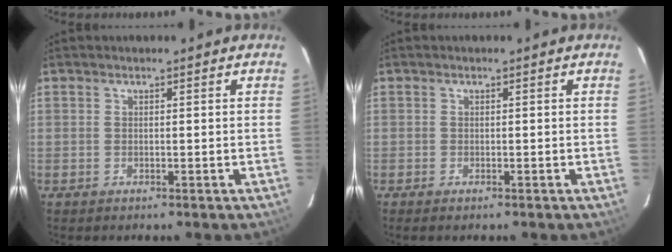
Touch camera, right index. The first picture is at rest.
{"total": 0.9, "force": [-0.7, 0.2, 0.5], "torque": [-0.010, -0.003, -0.013]}